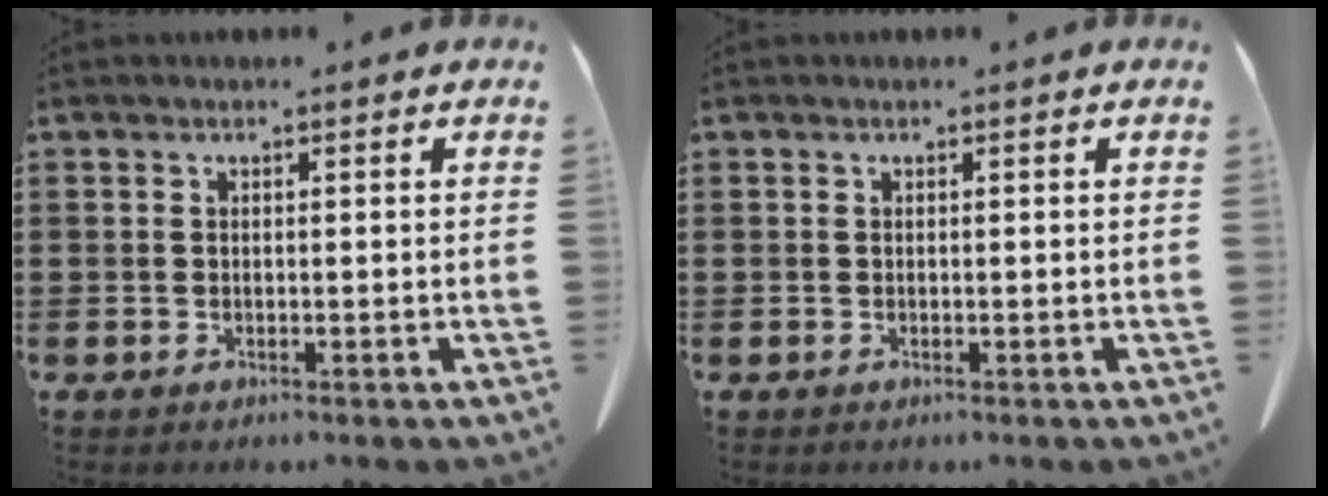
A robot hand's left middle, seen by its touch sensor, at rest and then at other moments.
{"total": 0.0}